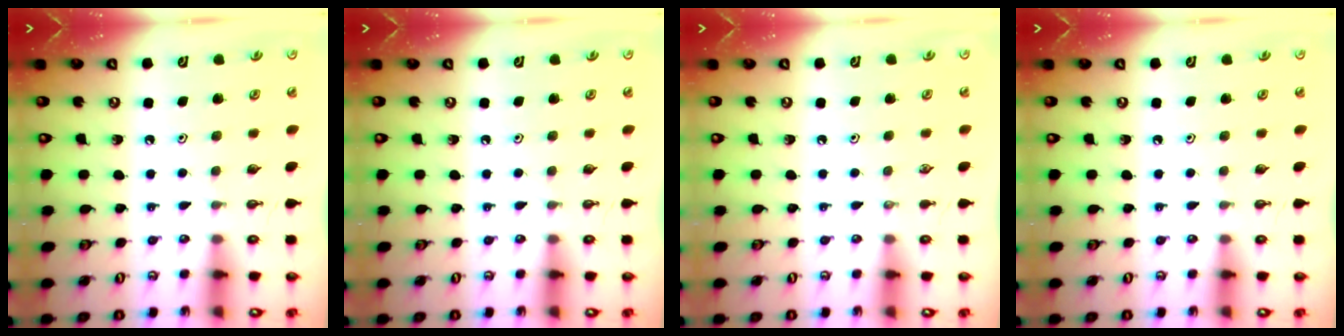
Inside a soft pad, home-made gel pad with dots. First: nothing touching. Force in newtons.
{"total": 0.0}
{"total": 0.0}
{"total": 0.0}